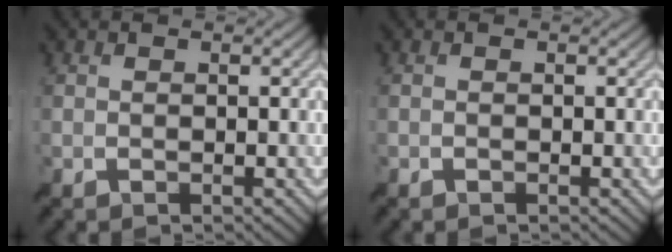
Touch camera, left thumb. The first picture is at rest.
{"total": 0.0}